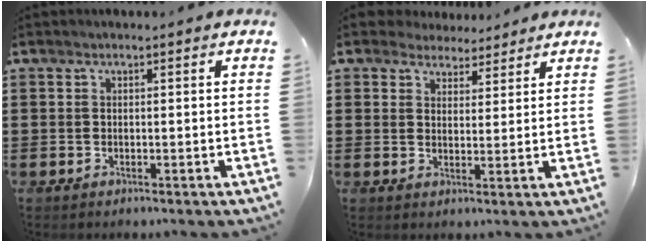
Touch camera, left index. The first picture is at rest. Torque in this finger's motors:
{"motor_torque": [2.14, 0.00, 0.34, 0.01]}